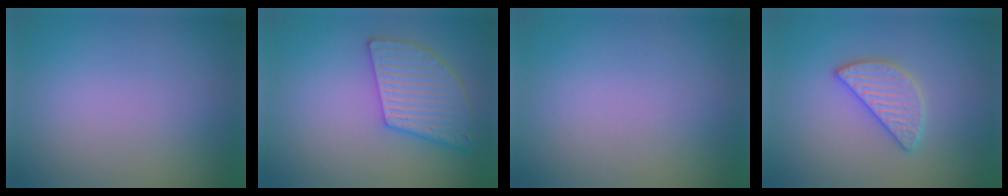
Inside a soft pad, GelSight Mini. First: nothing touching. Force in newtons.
{"total": 4.8, "press": 4.3, "slide": 2.1}
{"total": 0.0}
{"total": 2.9, "press": 2.9, "slide": 0.3}